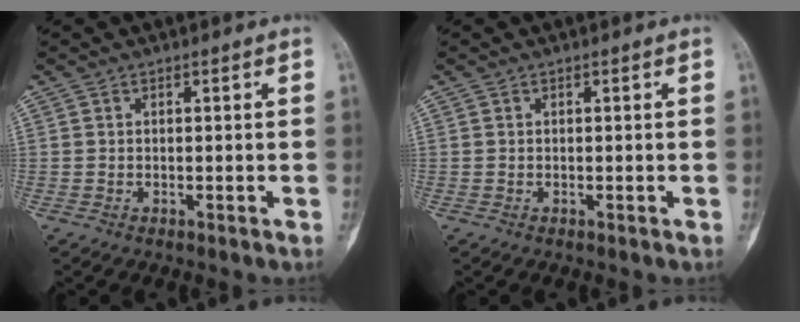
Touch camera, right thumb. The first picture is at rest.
{"total": 0.0}